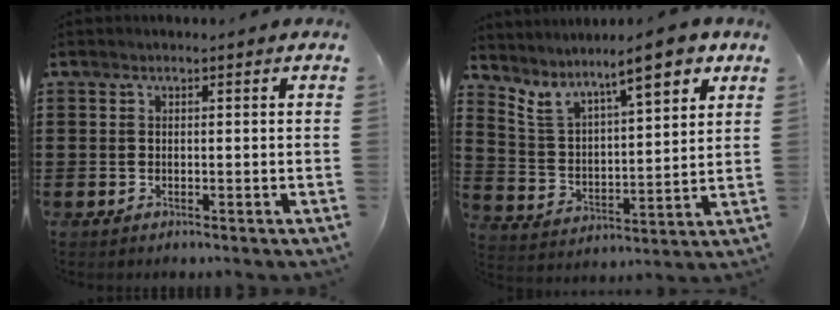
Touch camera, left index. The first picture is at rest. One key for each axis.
{"total": 8.9, "fx": 7.4, "fy": 2.0, "fz": 4.7, "tx": -0.115, "ty": -0.035, "tz": 0.123}